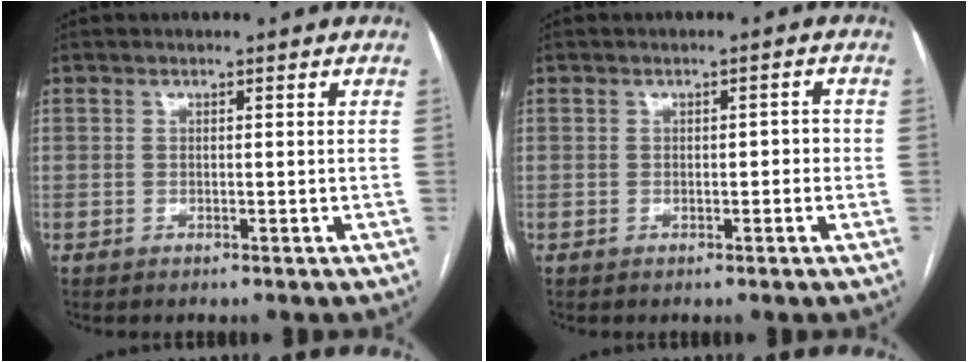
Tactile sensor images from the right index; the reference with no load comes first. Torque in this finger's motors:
{"motor_torque": [-0.10, 0.00, 0.01, 0.00]}